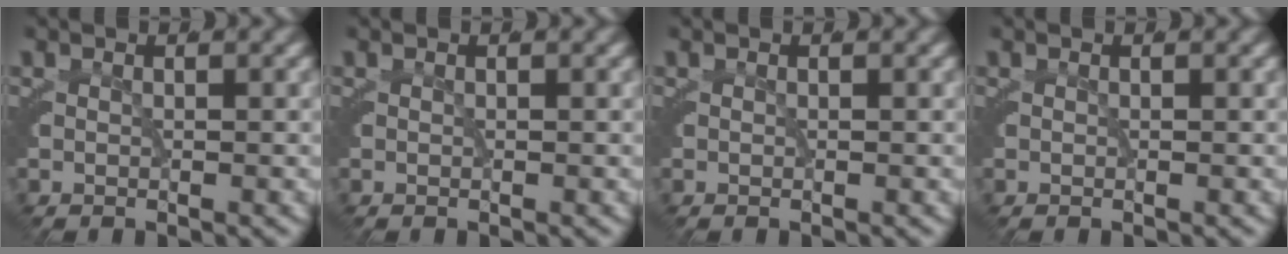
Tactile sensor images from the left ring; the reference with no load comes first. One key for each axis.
{"total": 0.0}
{"total": 0.0}
{"total": 0.0}